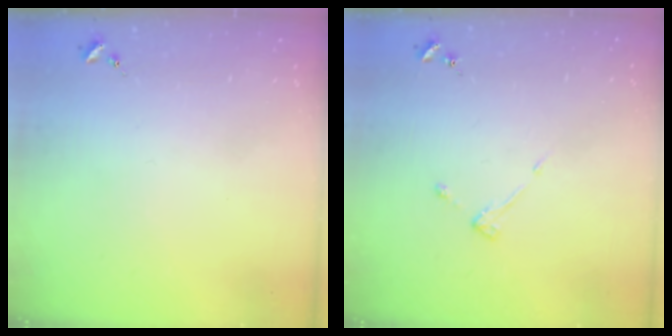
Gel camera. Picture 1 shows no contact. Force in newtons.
{"total": 2.9, "press": 2.9, "slide": 0.5}